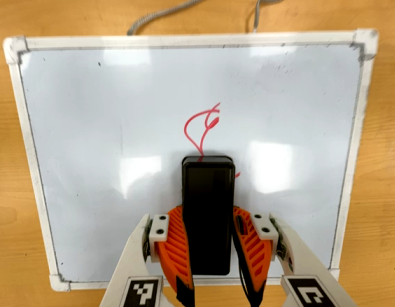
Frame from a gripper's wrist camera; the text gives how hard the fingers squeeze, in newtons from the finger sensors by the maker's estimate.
{"total": 8.0, "left": 6.0, "right": 10.1}